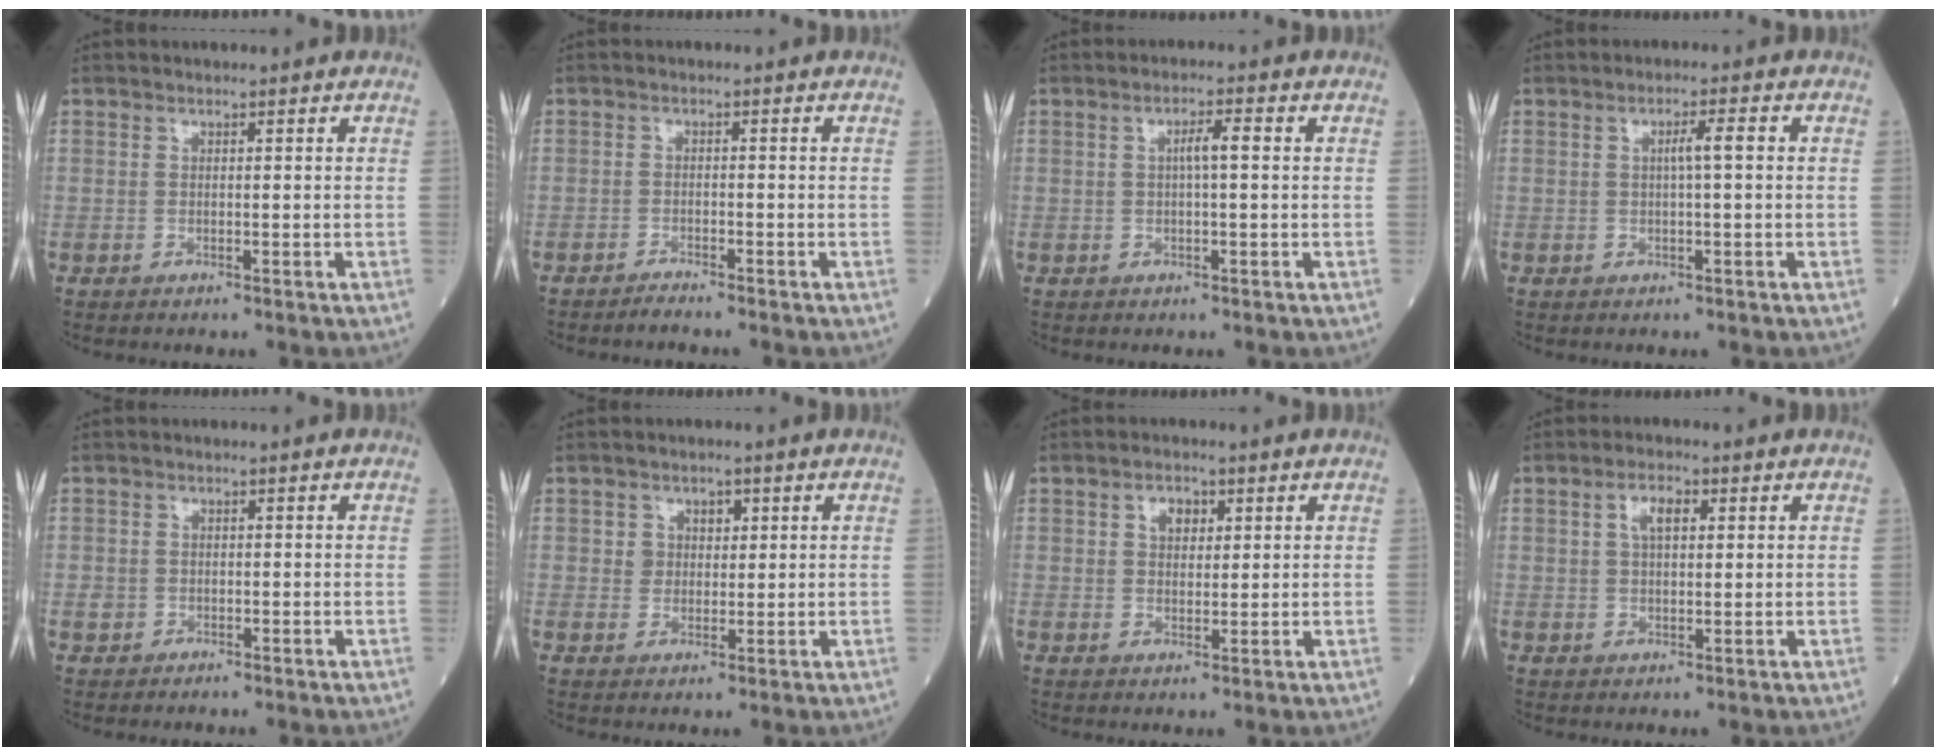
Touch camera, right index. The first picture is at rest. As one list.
[{"total": 1.5, "force": [-1.4, -0.3, 0.2], "torque": [-0.009, -0.005, -0.025]}, {"total": 2.8, "force": [0.3, 0.2, 2.8], "torque": [-0.049, 0.006, 0.004]}, {"total": 2.6, "force": [0.3, 0.0, 2.6], "torque": [-0.044, 0.004, 0.003]}, {"total": 1.8, "force": [-0.6, 1.7, 0.4], "torque": [-0.006, 0.005, -0.007]}, {"total": 3.0, "force": [1.1, 2.6, 1.2], "torque": [-0.012, 0.004, 0.015]}, {"total": 3.1, "force": [1.3, 2.0, 2.0], "torque": [-0.032, 0.006, 0.021]}, {"total": 3.7, "force": [1.4, 1.6, 3.1], "torque": [-0.060, 0.008, 0.024]}]